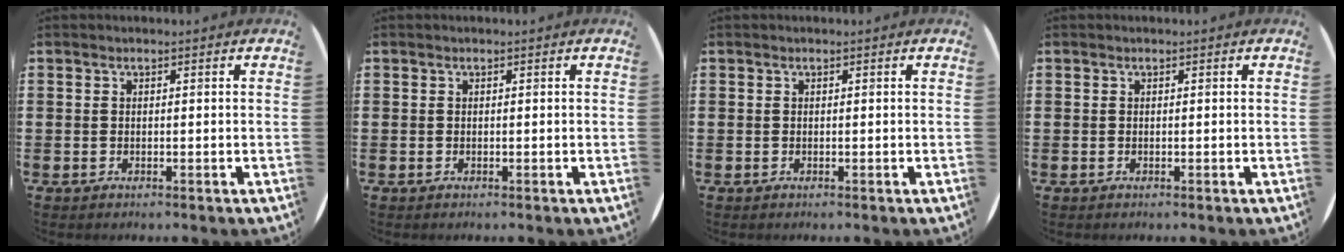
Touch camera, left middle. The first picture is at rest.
{"total": 0.0}
{"total": 0.0}
{"total": 0.0}